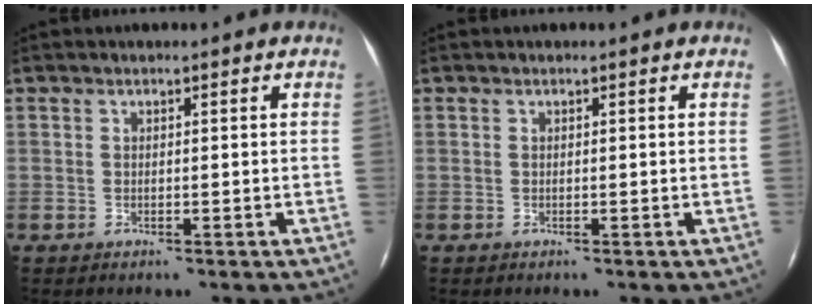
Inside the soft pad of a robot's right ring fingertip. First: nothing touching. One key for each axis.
{"total": 0.0}